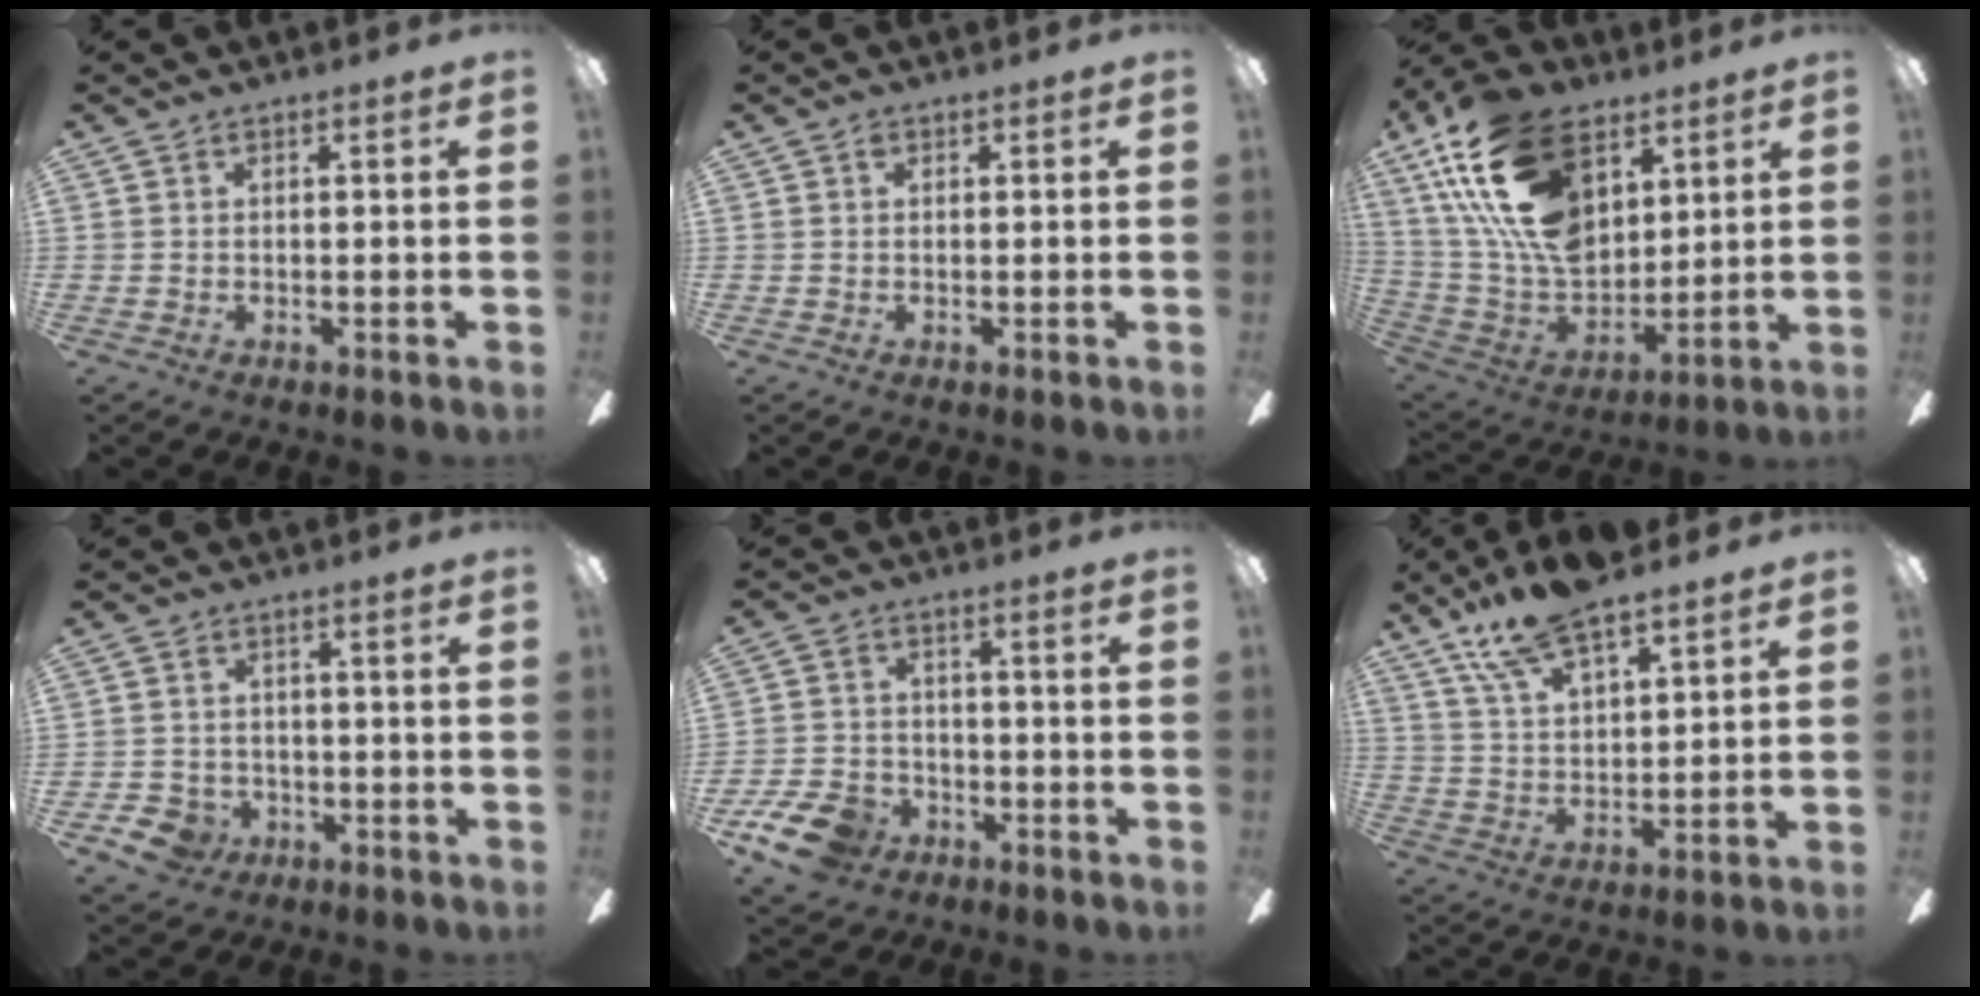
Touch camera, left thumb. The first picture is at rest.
{"total": 0.8, "force": [0.2, 0.5, 0.5], "torque": [-0.010, 0.003, 0.004]}
{"total": 24.7, "force": [11.5, 14.8, 16.0], "torque": [-0.324, -0.047, 0.206]}
{"total": 5.5, "force": [-2.8, 4.4, 1.6], "torque": [-0.053, 0.015, -0.054]}
{"total": 10.6, "force": [-6.5, 6.8, 5.0], "torque": [-0.115, 0.039, -0.121]}
{"total": 13.7, "force": [10.7, 4.4, 7.4], "torque": [-0.143, -0.046, 0.193]}